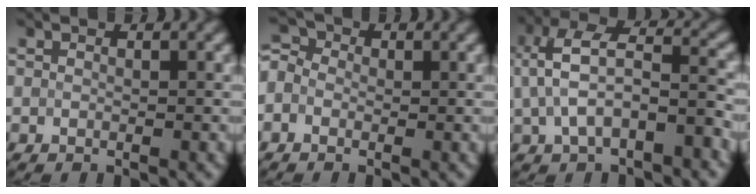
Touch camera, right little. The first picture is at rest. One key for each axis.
{"total": 2.8, "fx": 0.0, "fy": 2.4, "fz": 1.3, "tx": -0.018, "ty": 0.016, "tz": -0.024}
{"total": 6.7, "fx": -0.5, "fy": 3.7, "fz": 5.6, "tx": -0.112, "ty": 0.020, "tz": -0.011}